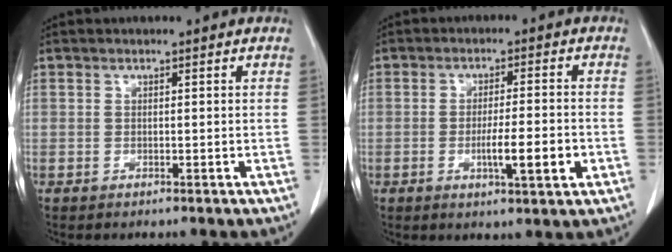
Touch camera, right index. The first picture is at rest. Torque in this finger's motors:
{"motor_torque": [1.15, -0.50, 0.56, 0.11]}